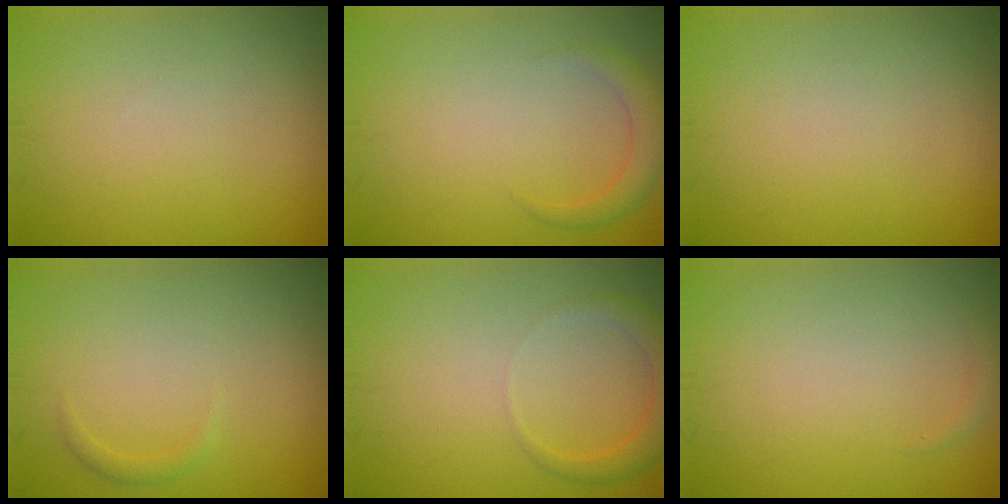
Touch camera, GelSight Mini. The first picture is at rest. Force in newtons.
{"total": 2.1, "press": 2.1, "slide": 0.2}
{"total": 0.0}
{"total": 0.8, "press": 0.8, "slide": 0.1}
{"total": 2.7, "press": 2.6, "slide": 0.3}
{"total": 0.5, "press": 0.5, "slide": 0.1}